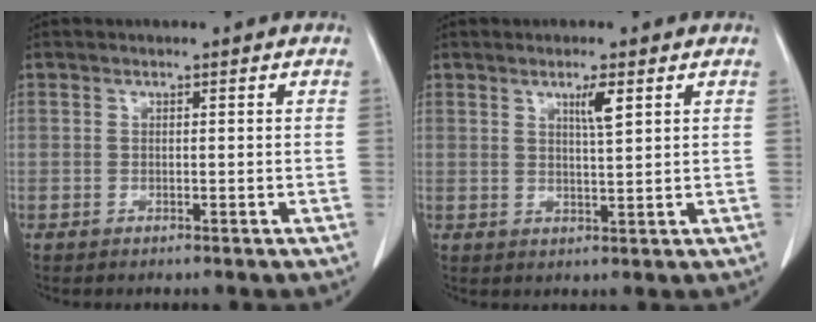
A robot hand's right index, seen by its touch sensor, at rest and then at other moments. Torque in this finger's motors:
{"motor_torque": [0.27, 0.05, 0.07, 0.02]}